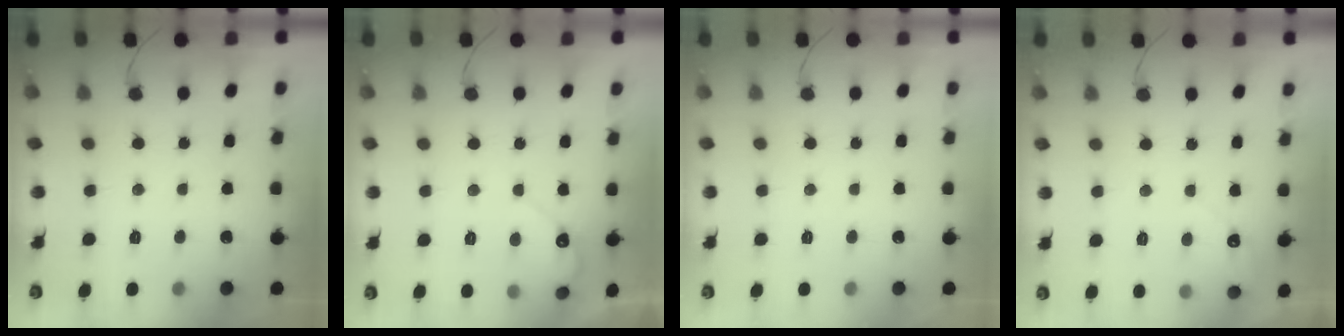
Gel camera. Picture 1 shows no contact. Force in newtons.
{"total": 5.4, "press": 5.3, "slide": 0.4}
{"total": 0.0}
{"total": 2.9, "press": 2.9, "slide": 0.1}